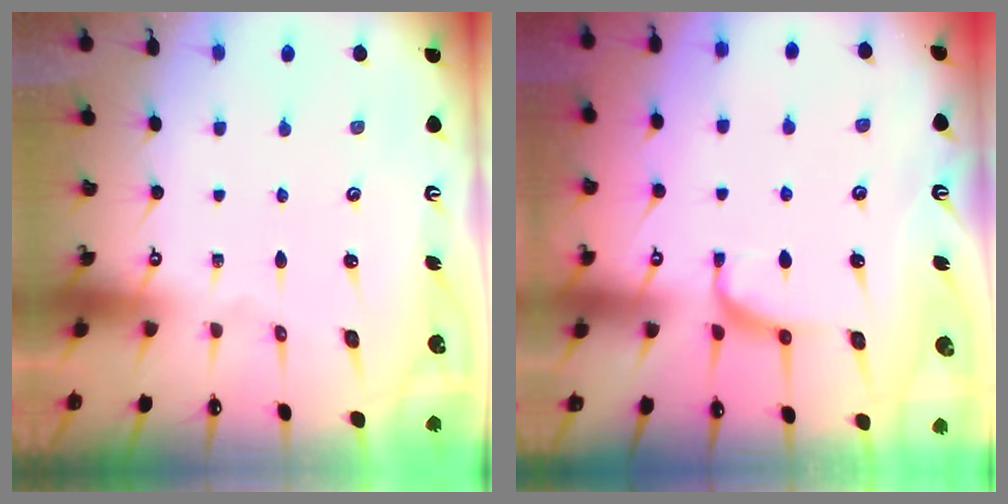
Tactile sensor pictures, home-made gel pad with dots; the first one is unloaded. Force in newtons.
{"total": 0.9, "press": 0.8, "slide": 0.4}